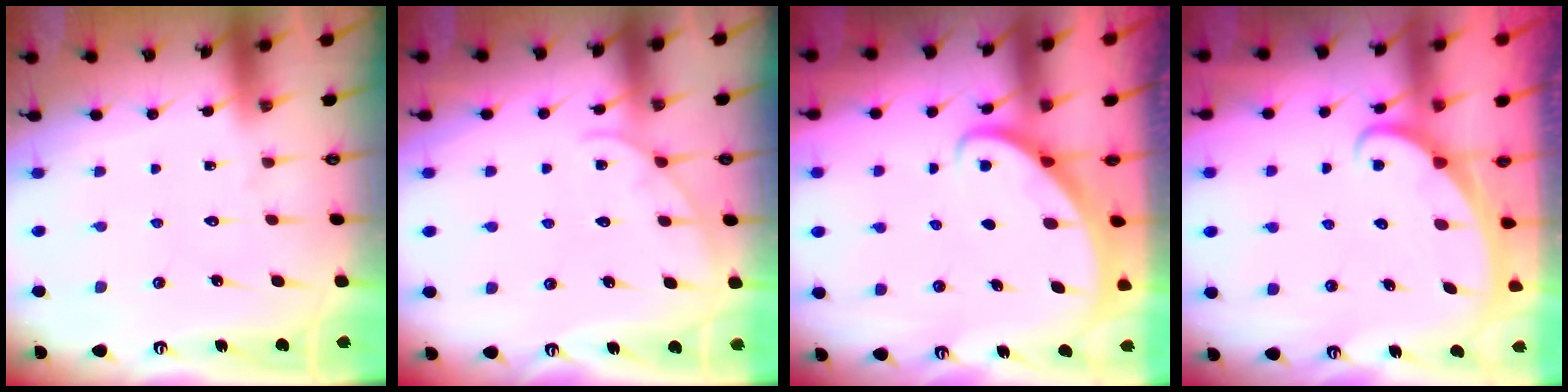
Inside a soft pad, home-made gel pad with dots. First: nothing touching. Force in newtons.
{"total": 4.9, "press": 4.9, "slide": 0.4}
{"total": 2.6, "press": 2.6, "slide": 0.3}
{"total": 2.5, "press": 2.5, "slide": 0.3}